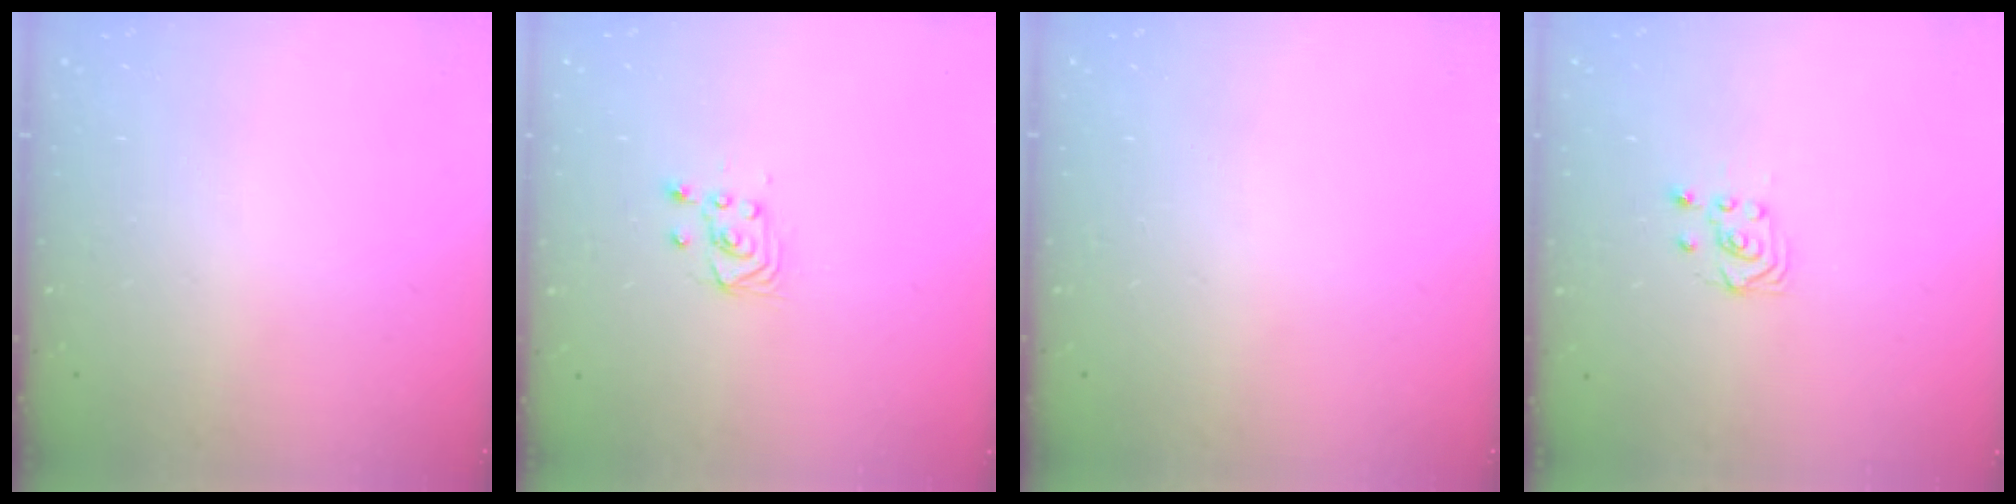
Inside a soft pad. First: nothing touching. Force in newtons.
{"total": 2.9, "press": 2.6, "slide": 1.3}
{"total": 0.0}
{"total": 2.7, "press": 2.4, "slide": 1.3}